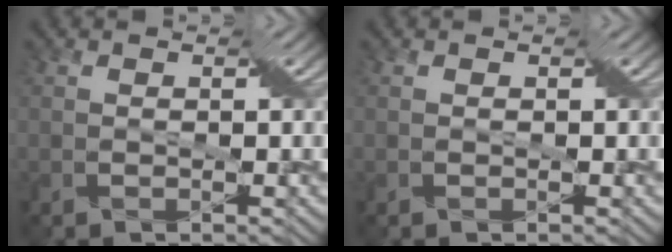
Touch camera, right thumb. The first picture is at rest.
{"total": 0.0}